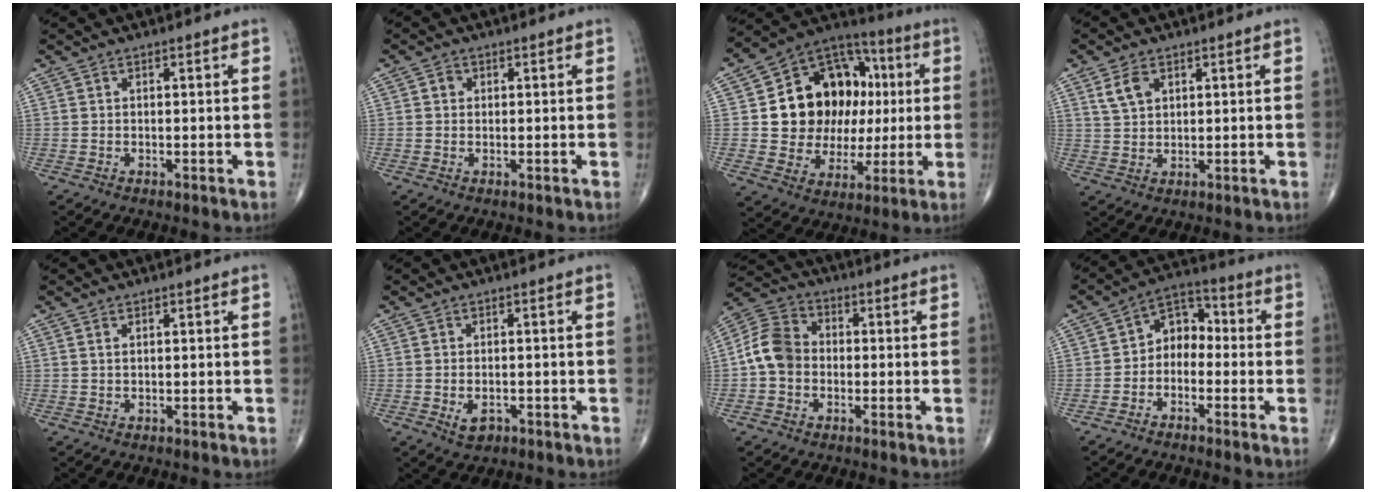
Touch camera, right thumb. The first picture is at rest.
{"total": 1.4, "force": [0.3, 1.3, 0.5], "torque": [-0.002, 0.002, 0.002]}
{"total": 21.8, "force": [2.7, 16.3, 14.2], "torque": [-0.169, 0.024, 0.055]}
{"total": 4.4, "force": [2.1, 2.8, 2.7], "torque": [-0.044, -0.004, 0.046]}
{"total": 0.7, "force": [0.4, 0.3, 0.5], "torque": [-0.013, 0.006, 0.008]}
{"total": 3.2, "force": [-1.2, 2.0, 2.2], "torque": [-0.033, 0.001, -0.013]}
{"total": 8.6, "force": [-1.0, 7.0, 5.0], "torque": [-0.083, 0.029, -0.034]}
{"total": 7.0, "force": [-1.6, 5.2, 4.4], "torque": [-0.042, 0.040, -0.048]}